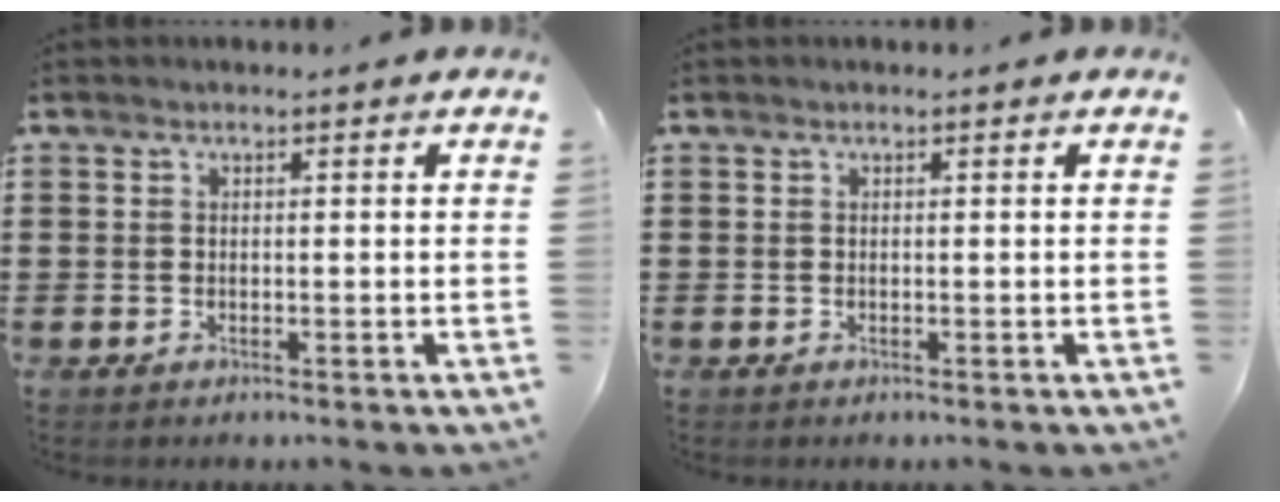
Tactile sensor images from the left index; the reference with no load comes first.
{"total": 0.0}